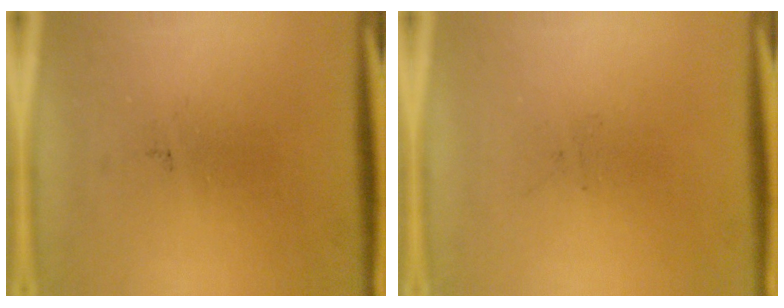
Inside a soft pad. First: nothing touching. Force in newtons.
{"total": 0.0}